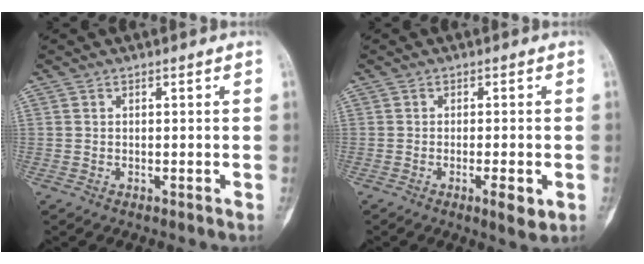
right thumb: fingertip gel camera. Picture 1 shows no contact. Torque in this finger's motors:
{"motor_torque": [-0.28, 0.25, 0.21, 0.31, -0.04]}